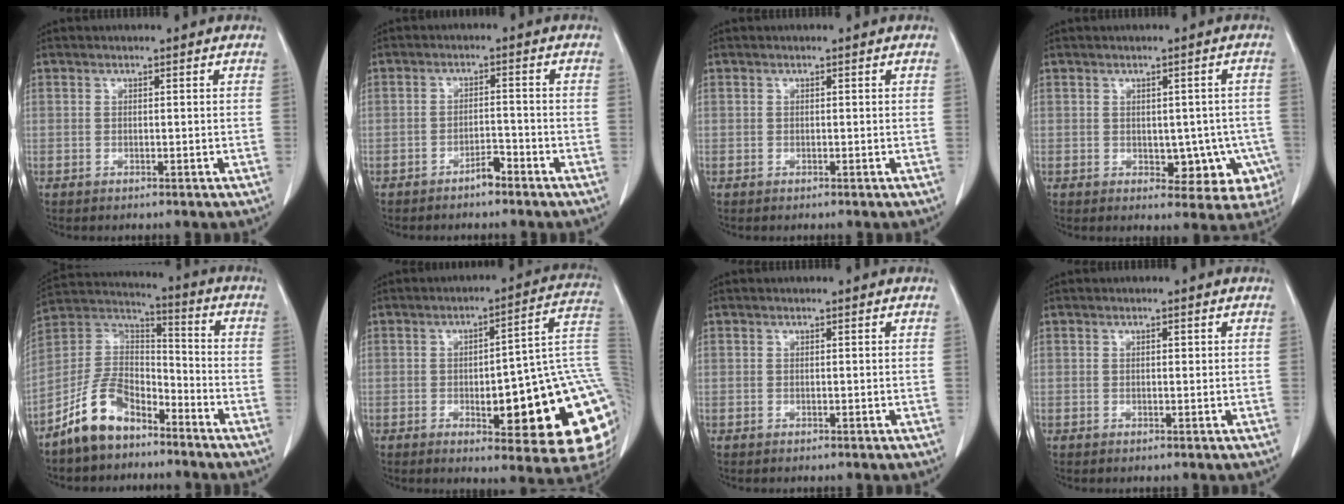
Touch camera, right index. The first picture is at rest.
{"total": 2.6, "force": [-2.1, 0.7, 1.4], "torque": [-0.020, 0.003, -0.036]}
{"total": 0.0}
{"total": 8.0, "force": [-1.7, 4.7, 6.3], "torque": [-0.053, 0.014, -0.011]}
{"total": 11.3, "force": [-7.9, 5.6, 5.8], "torque": [-0.128, 0.023, -0.156]}
{"total": 24.1, "force": [-4.1, 5.4, 23.1], "torque": [-0.184, 0.024, -0.044]}
{"total": 0.0}
{"total": 0.6, "force": [0.2, 0.3, 0.5], "torque": [-0.008, 0.001, 0.003]}